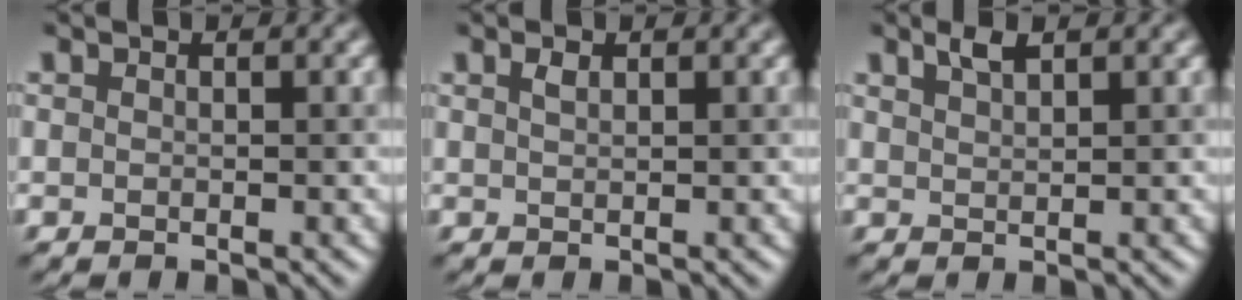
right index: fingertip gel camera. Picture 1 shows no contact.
{"total": 0.6, "force": [0.4, 0.2, 0.5], "torque": [-0.006, -0.001, 0.010]}
{"total": 1.7, "force": [1.3, 0.4, 1.0], "torque": [-0.021, 0.002, 0.024]}